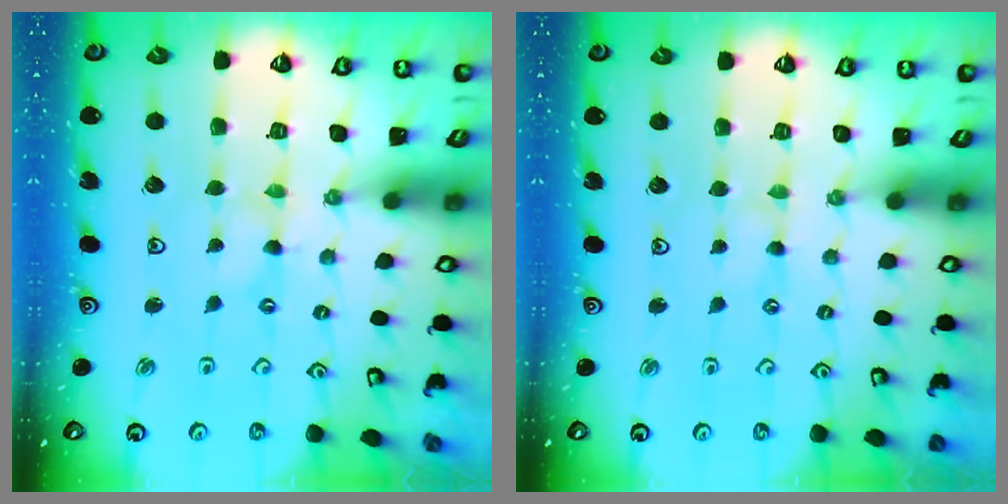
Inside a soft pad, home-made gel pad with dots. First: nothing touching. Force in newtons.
{"total": 0.0}